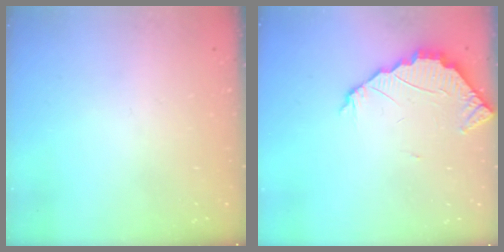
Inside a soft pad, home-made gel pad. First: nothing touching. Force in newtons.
{"total": 2.6, "press": 2.6, "slide": 0.2}